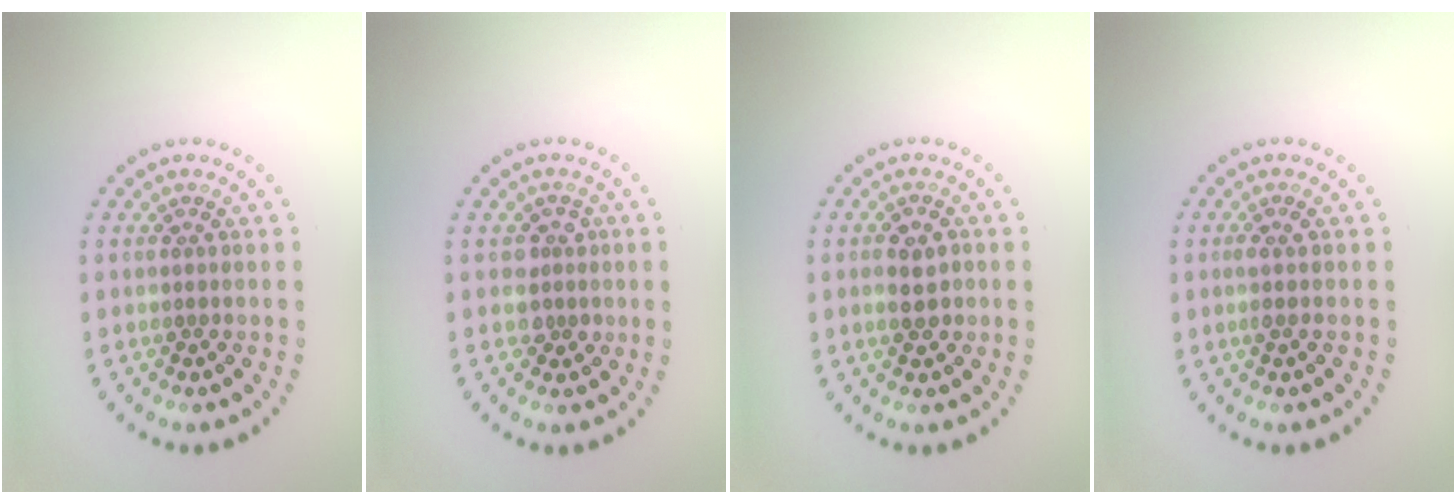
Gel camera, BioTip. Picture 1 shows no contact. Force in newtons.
{"total": 1.8, "press": 1.5, "slide": 0.9}
{"total": 2.3, "press": 2.3, "slide": 0.0}
{"total": 0.8, "press": 0.6, "slide": 0.5}